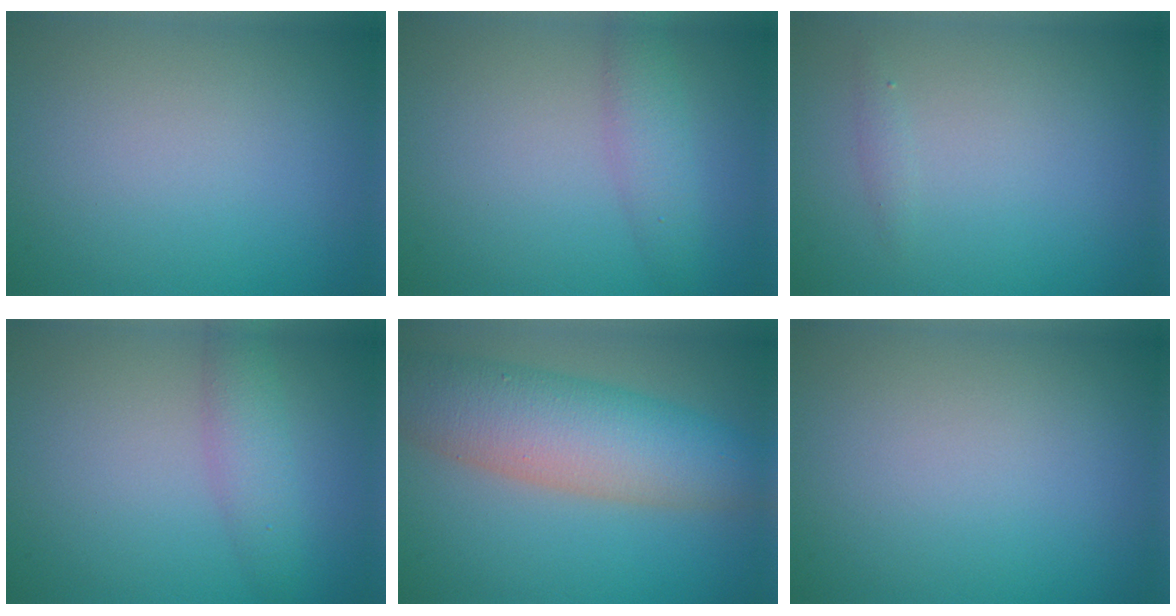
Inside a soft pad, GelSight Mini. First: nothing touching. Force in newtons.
{"total": 2.5, "press": 2.5, "slide": 0.0}
{"total": 0.6, "press": 0.6, "slide": 0.0}
{"total": 2.7, "press": 2.7, "slide": 0.0}
{"total": 8.4, "press": 8.4, "slide": 0.3}
{"total": 0.0}